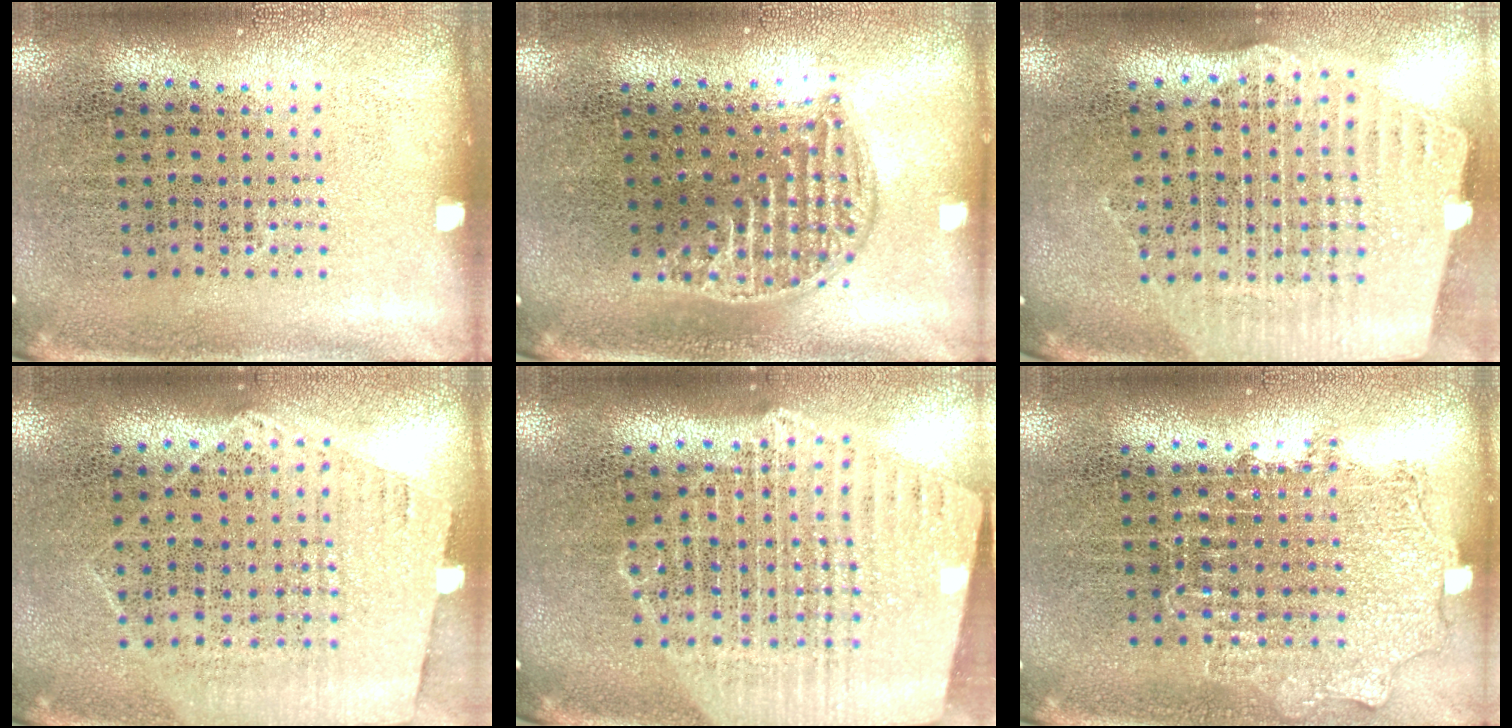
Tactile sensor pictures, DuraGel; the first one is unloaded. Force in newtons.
{"total": 1.2, "press": 1.1, "slide": 0.5}
{"total": 2.5, "press": 2.2, "slide": 1.3}
{"total": 1.1, "press": 1.0, "slide": 0.5}
{"total": 2.1, "press": 1.9, "slide": 0.9}
{"total": 0.9, "press": 0.9, "slide": 0.2}